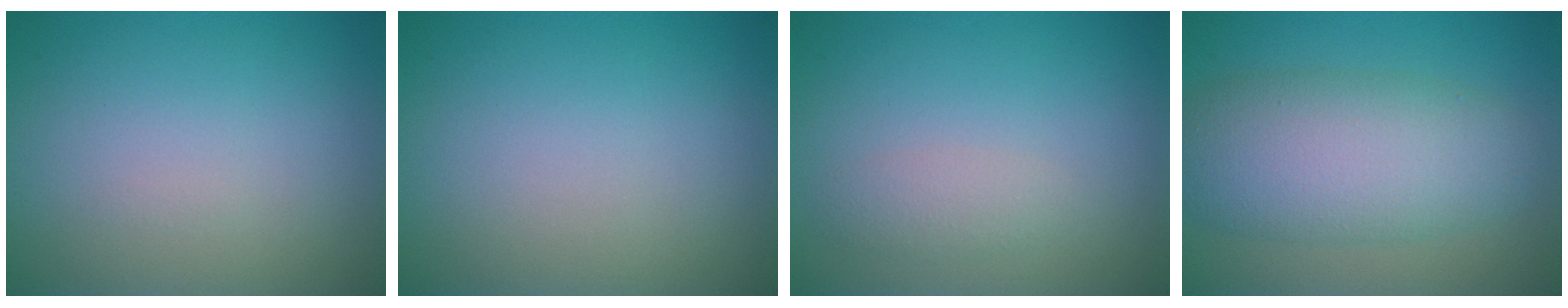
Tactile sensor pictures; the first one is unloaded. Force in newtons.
{"total": 0.0}
{"total": 1.5, "press": 1.5, "slide": 0.1}
{"total": 7.7, "press": 7.7, "slide": 0.2}